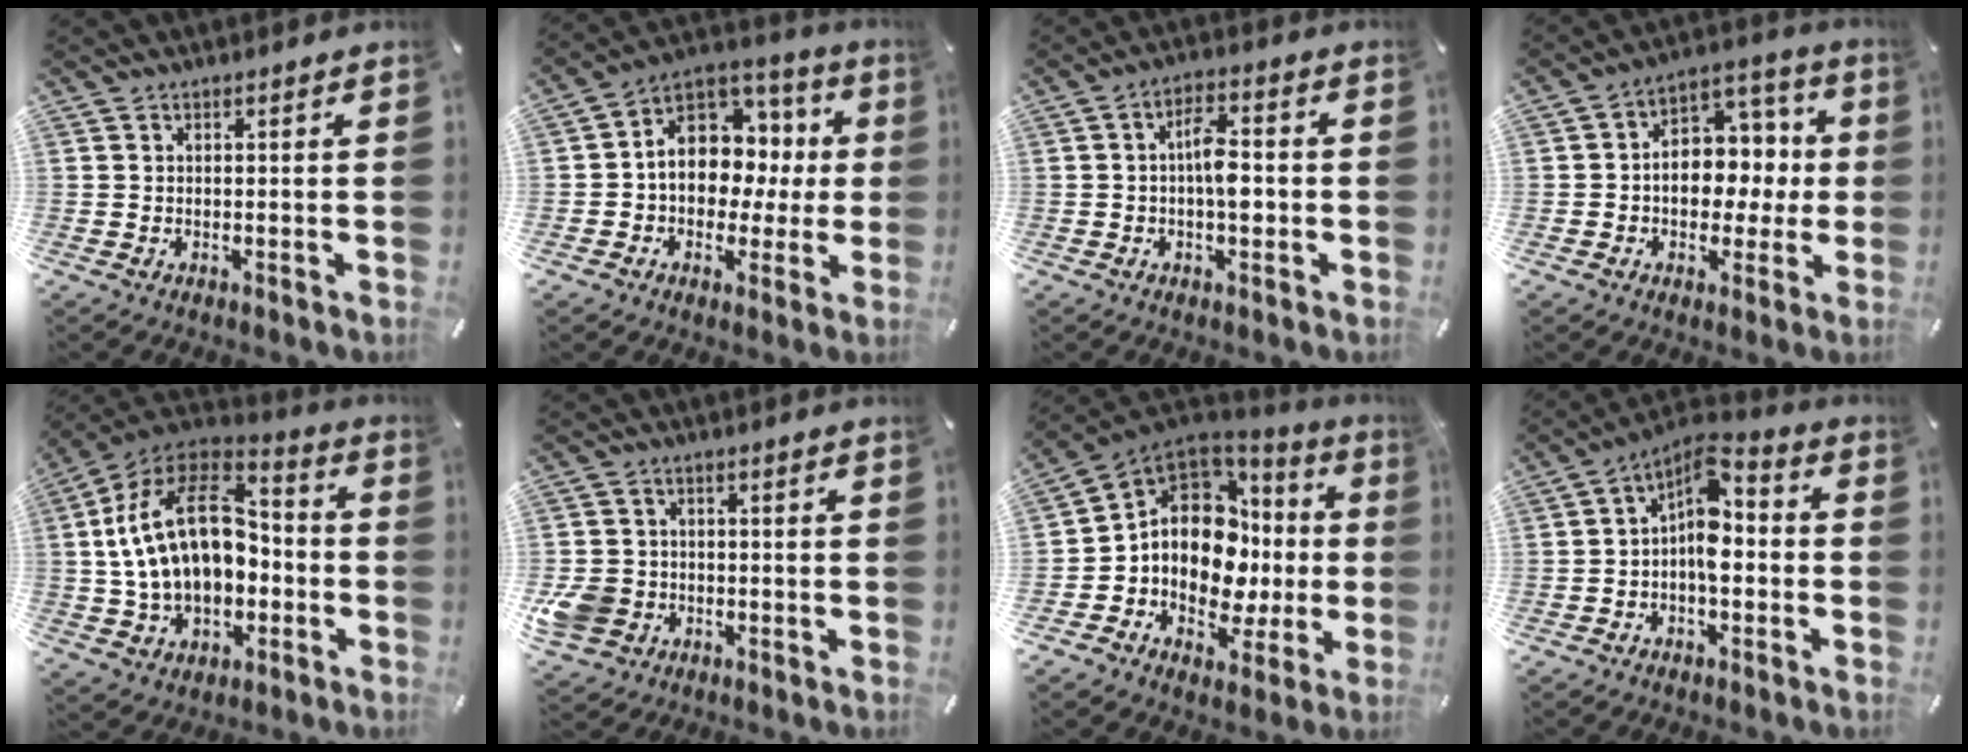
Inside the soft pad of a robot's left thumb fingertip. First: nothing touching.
{"total": 12.2, "force": [0.9, 10.3, 6.5], "torque": [-0.109, -0.010, 0.024]}
{"total": 7.1, "force": [-0.8, 3.5, 6.2], "torque": [-0.097, 0.008, -0.016]}
{"total": 10.5, "force": [-1.1, 8.8, 5.5], "torque": [-0.068, 0.006, -0.017]}
{"total": 22.2, "force": [1.1, 15.5, 15.9], "torque": [-0.312, 0.005, 0.024]}
{"total": 7.4, "force": [-2.3, 6.4, 2.9], "torque": [-0.074, 0.011, -0.043]}
{"total": 14.1, "force": [0.6, 11.0, 8.7], "torque": [-0.164, -0.019, 0.014]}
{"total": 7.8, "force": [-0.8, 4.1, 6.7], "torque": [-0.124, -0.004, -0.016]}